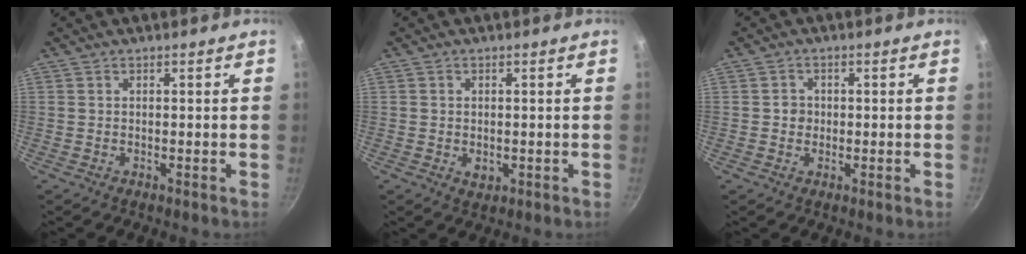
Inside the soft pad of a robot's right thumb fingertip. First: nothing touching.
{"total": 2.2, "force": [-0.4, 1.8, 1.3], "torque": [-0.023, -0.002, -0.002]}
{"total": 2.3, "force": [-0.1, 2.1, 0.8], "torque": [0.000, 0.007, -0.005]}